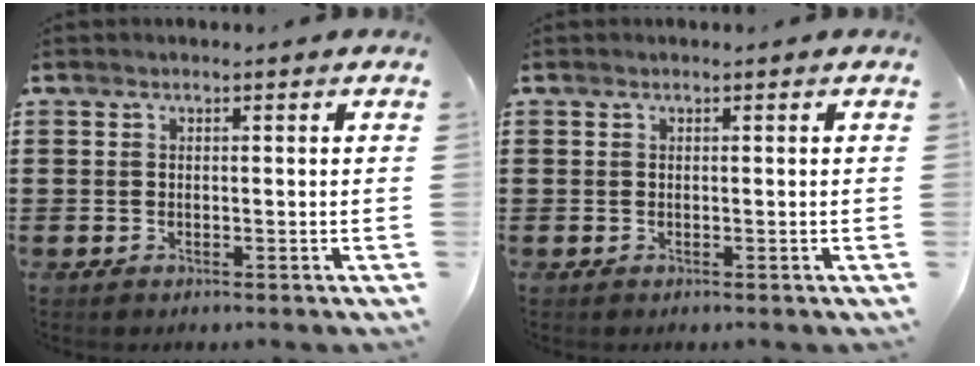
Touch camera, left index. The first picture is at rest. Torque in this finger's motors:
{"motor_torque": [-0.01, 0.01, -0.01, 0.01]}